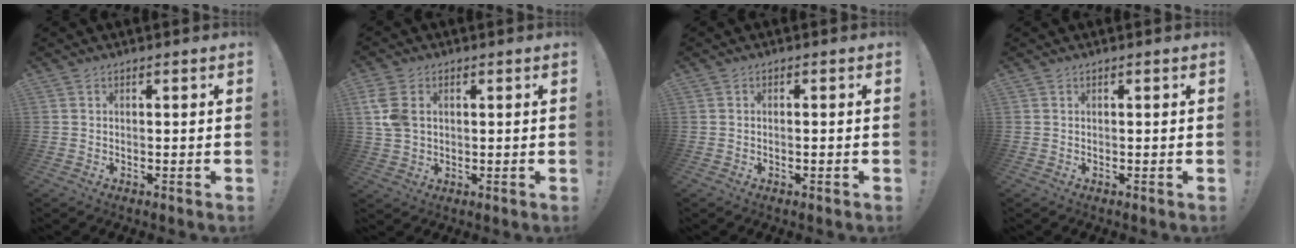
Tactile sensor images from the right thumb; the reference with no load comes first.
{"total": 6.9, "force": [2.2, 4.9, 4.4], "torque": [-0.090, -0.006, 0.040]}
{"total": 1.0, "force": [-0.7, 0.1, 0.7], "torque": [-0.015, 0.003, -0.012]}
{"total": 0.0}